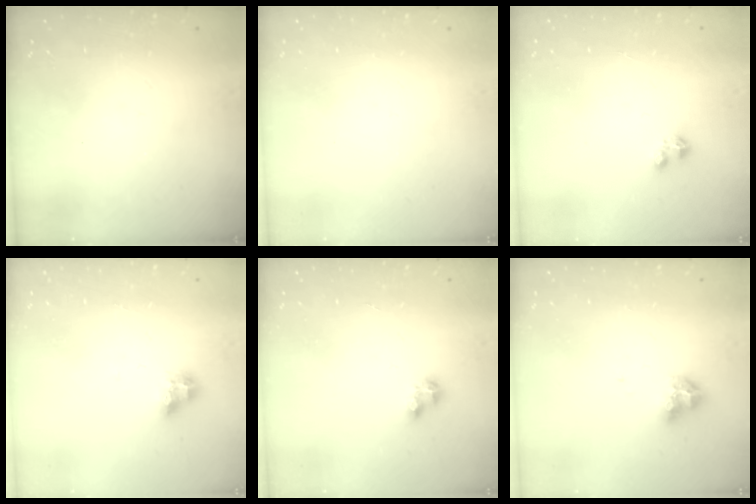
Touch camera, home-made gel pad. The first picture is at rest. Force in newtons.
{"total": 0.0}
{"total": 2.4, "press": 2.4, "slide": 0.3}
{"total": 6.0, "press": 6.0, "slide": 0.1}
{"total": 3.5, "press": 3.5, "slide": 0.5}
{"total": 9.0, "press": 9.0, "slide": 0.9}